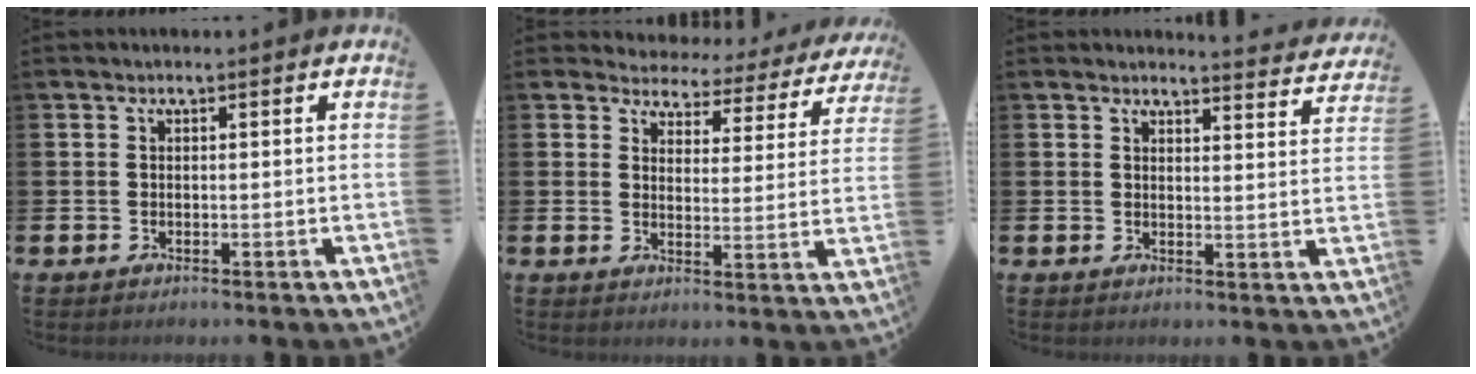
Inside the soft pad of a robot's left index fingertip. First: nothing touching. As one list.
[{"total": 3.2, "force": [2.8, 1.4, 0.0], "torque": [-0.014, -0.034, 0.039]}, {"total": 3.5, "force": [3.5, 0.2, 0.1], "torque": [0.013, -0.031, 0.058]}]